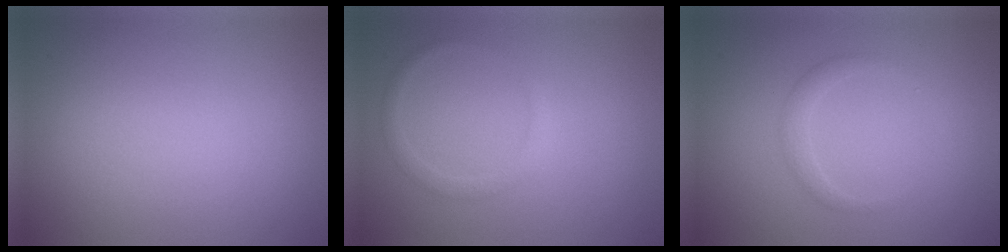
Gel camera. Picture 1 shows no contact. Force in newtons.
{"total": 1.3, "press": 1.3, "slide": 0.1}
{"total": 1.2, "press": 1.2, "slide": 0.1}